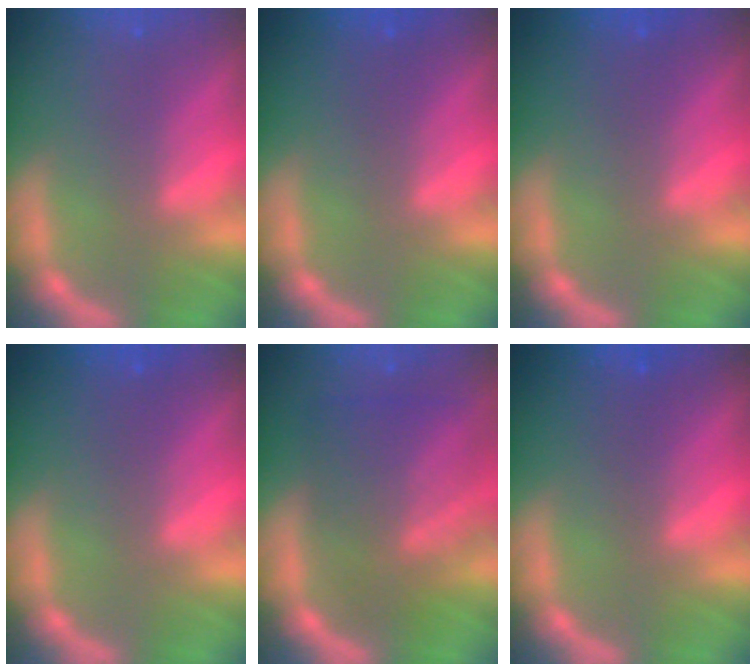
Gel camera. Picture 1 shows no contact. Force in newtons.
{"total": 0.9}
{"total": 0.9}
{"total": 0.9}
{"total": 8.1}
{"total": 1.5}